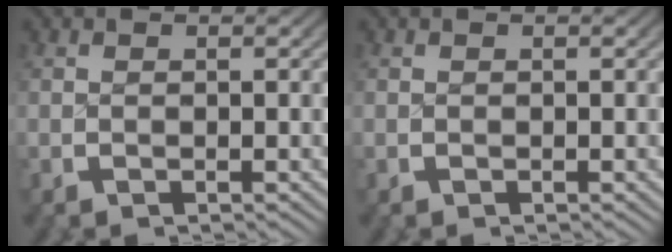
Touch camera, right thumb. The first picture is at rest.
{"total": 0.0}